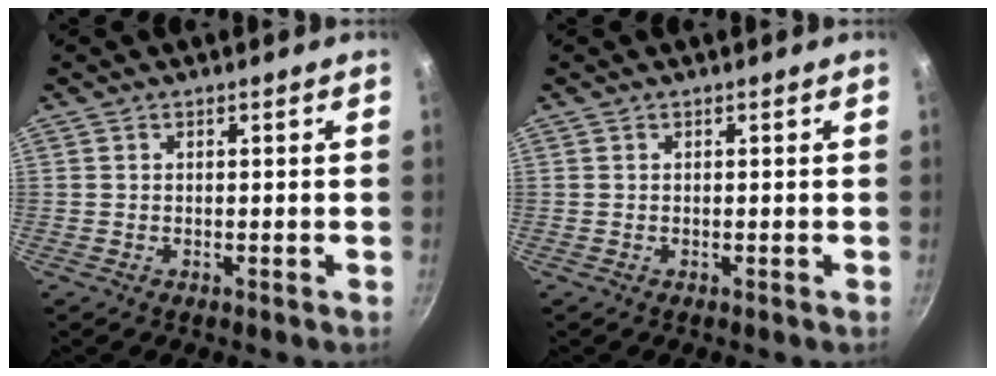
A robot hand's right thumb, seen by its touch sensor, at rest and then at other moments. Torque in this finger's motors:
{"motor_torque": [0.00, 0.00, -0.12, 0.12, 0.00]}